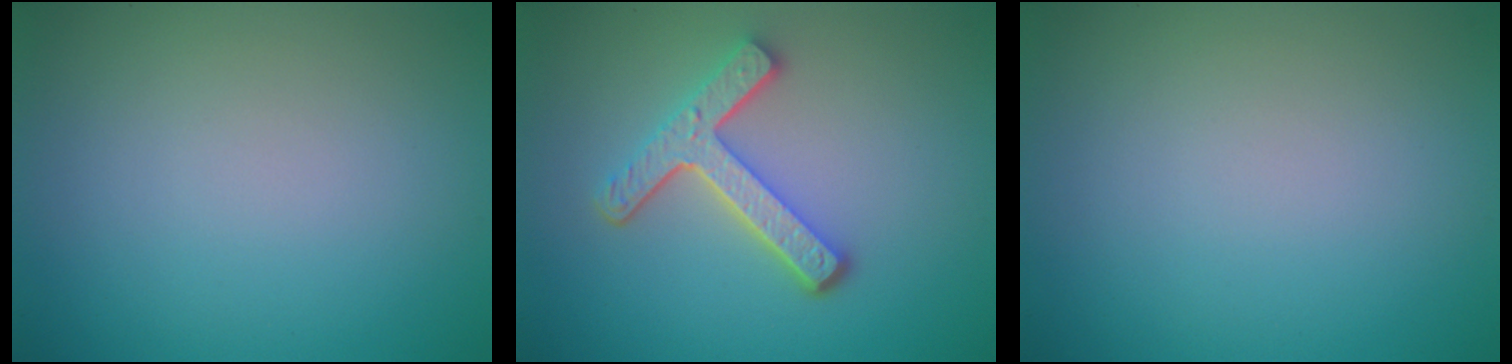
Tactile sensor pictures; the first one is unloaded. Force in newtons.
{"total": 4.5, "press": 3.4, "slide": 3.0}
{"total": 0.0}